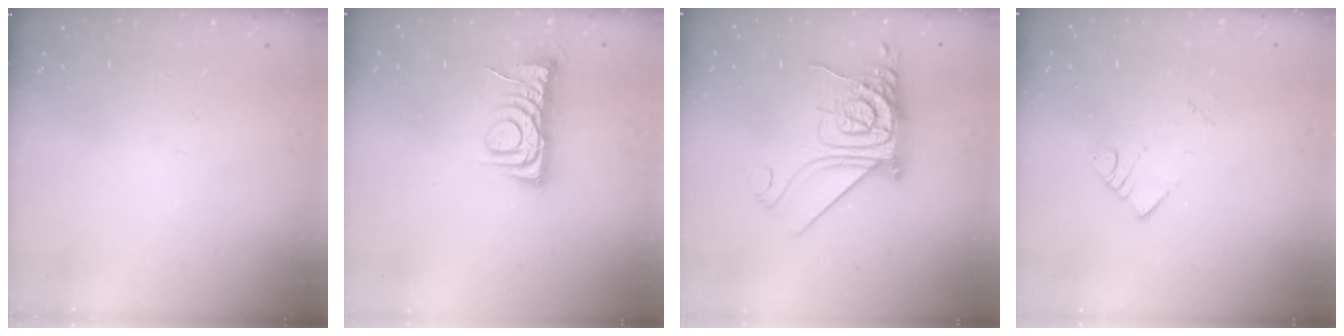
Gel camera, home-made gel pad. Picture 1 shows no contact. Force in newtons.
{"total": 6.8, "press": 6.8, "slide": 0.6}
{"total": 20.3, "press": 20.2, "slide": 2.3}
{"total": 2.6, "press": 2.6, "slide": 0.1}